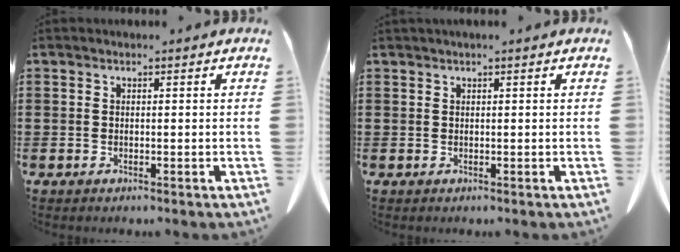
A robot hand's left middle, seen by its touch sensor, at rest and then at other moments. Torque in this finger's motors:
{"motor_torque": [0.77, -0.71, 0.21, 0.06]}